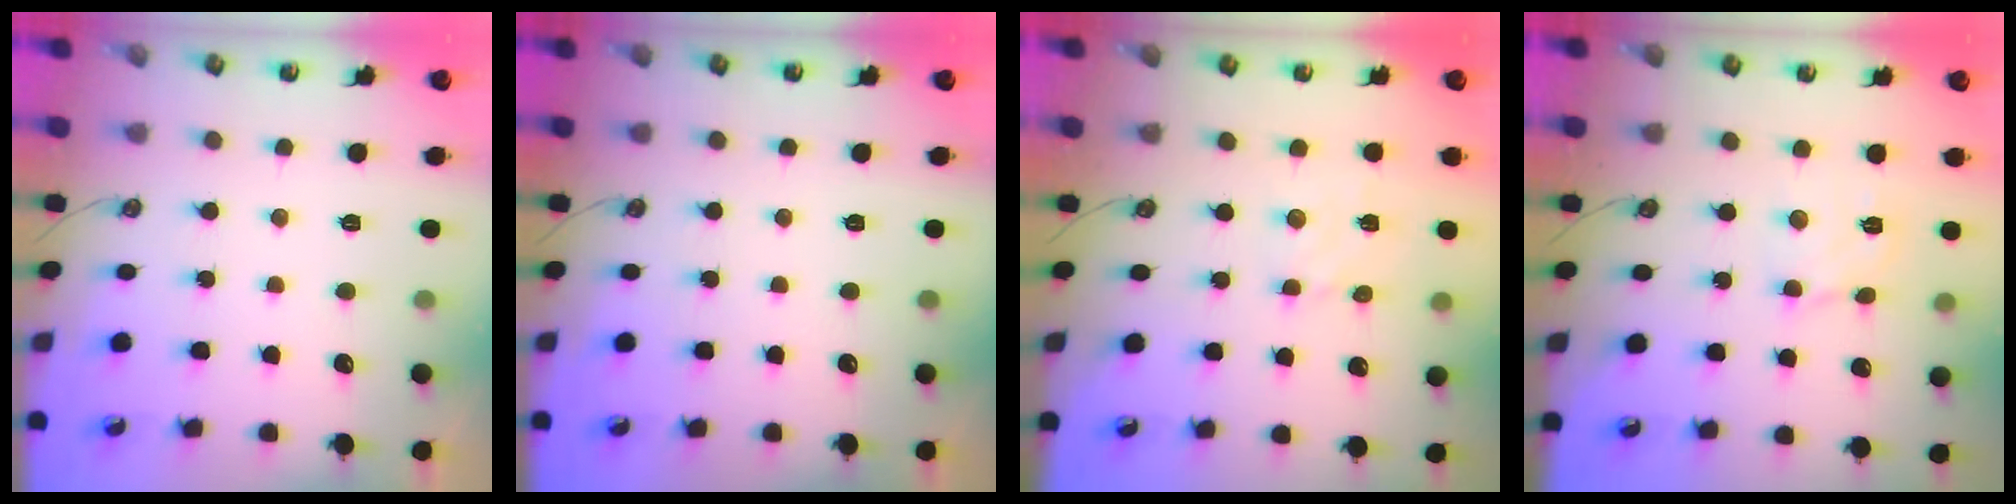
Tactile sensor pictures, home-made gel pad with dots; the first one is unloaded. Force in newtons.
{"total": 0.0}
{"total": 3.9, "press": 3.9, "slide": 0.3}
{"total": 5.6, "press": 5.6, "slide": 0.2}